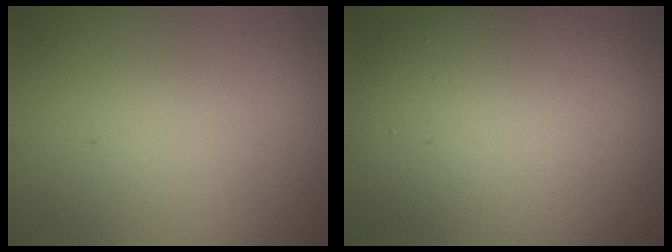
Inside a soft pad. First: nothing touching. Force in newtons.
{"total": 12.8, "press": 12.7, "slide": 0.9}